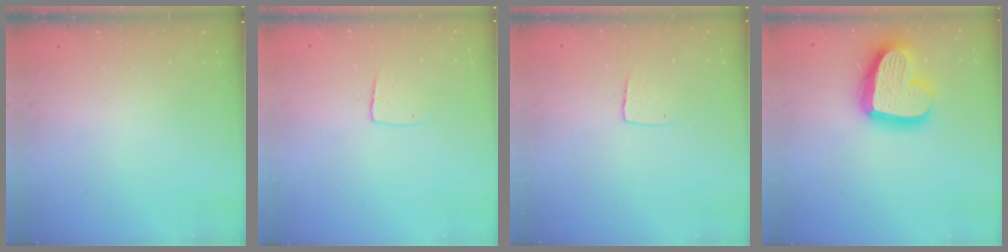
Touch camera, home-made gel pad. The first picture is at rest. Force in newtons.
{"total": 5.3, "press": 5.3, "slide": 0.4}
{"total": 5.3, "press": 5.3, "slide": 0.4}
{"total": 21.6, "press": 21.5, "slide": 1.9}